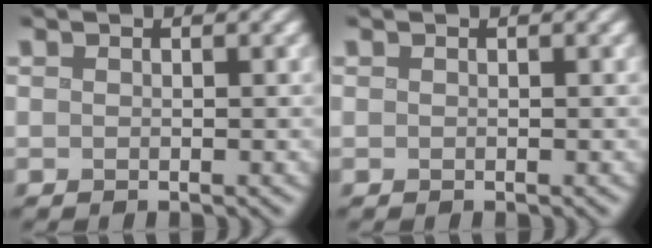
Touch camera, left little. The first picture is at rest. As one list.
[{"total": 0.0}]